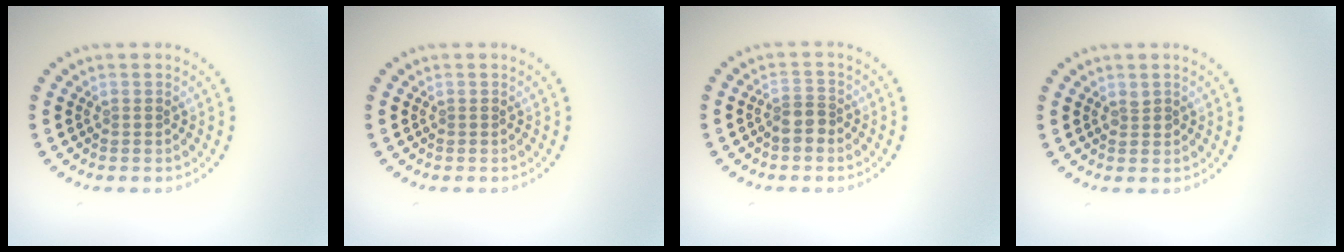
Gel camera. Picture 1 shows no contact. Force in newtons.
{"total": 0.0}
{"total": 2.0, "press": 1.7, "slide": 1.1}
{"total": 0.6, "press": 0.6, "slide": 0.2}